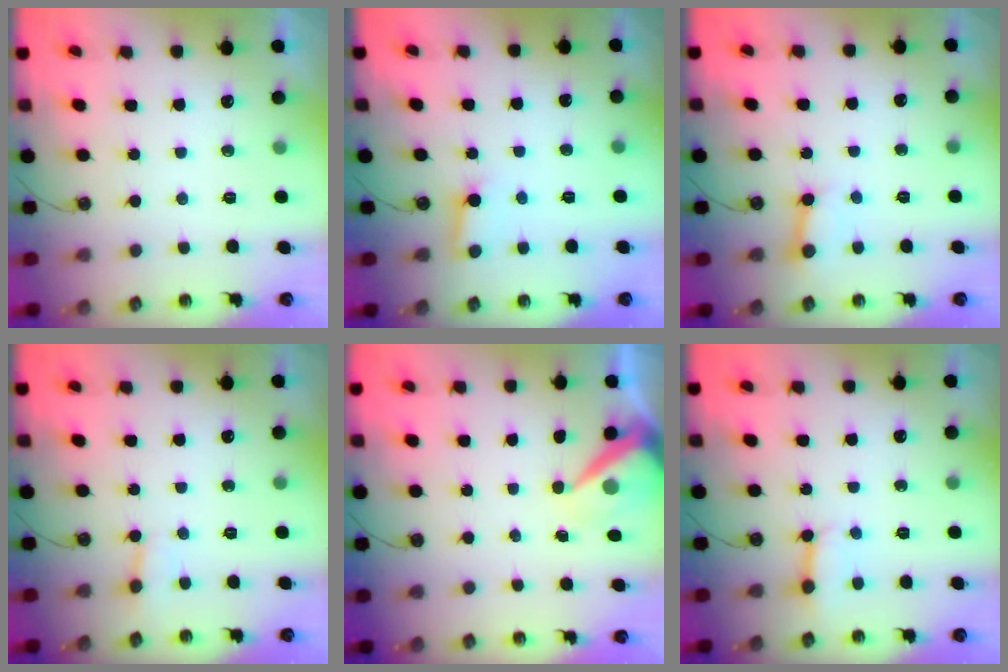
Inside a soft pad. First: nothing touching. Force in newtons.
{"total": 3.0, "press": 3.0, "slide": 0.4}
{"total": 4.4, "press": 4.3, "slide": 0.7}
{"total": 2.8, "press": 2.8, "slide": 0.3}
{"total": 8.5, "press": 8.5, "slide": 0.8}
{"total": 3.0, "press": 2.9, "slide": 0.4}